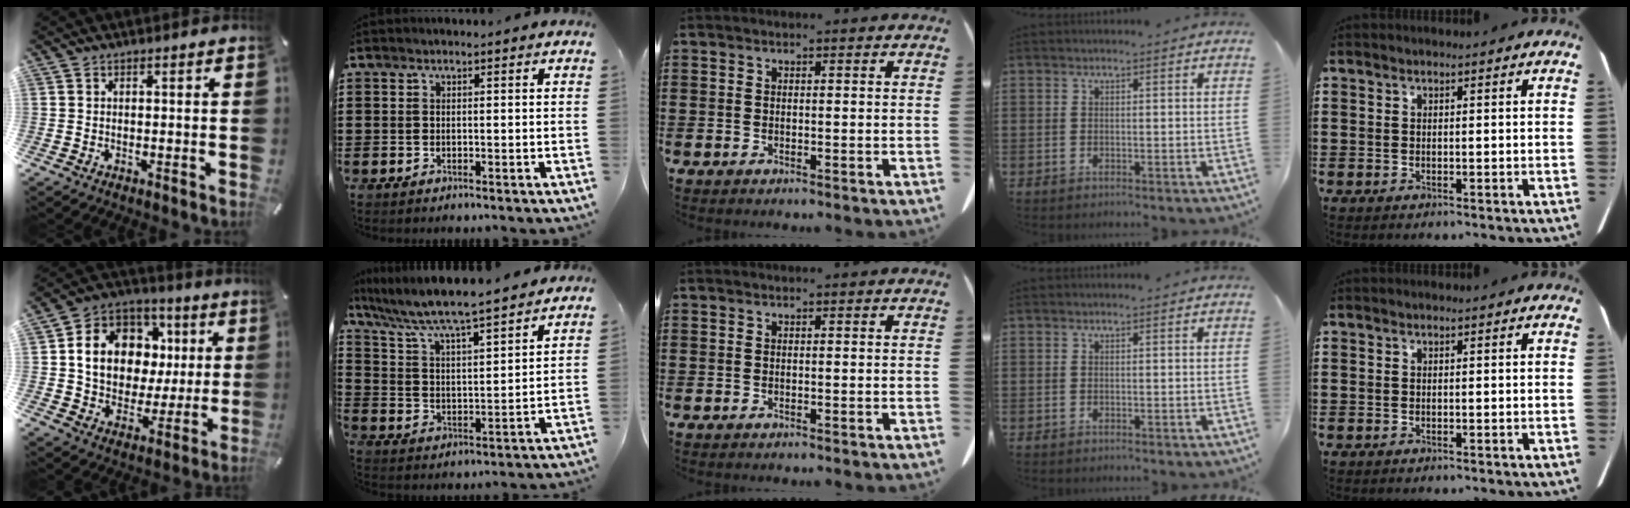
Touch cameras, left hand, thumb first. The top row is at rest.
{"thumb": {"total": 14.9, "force": [2.2, 12.5, 7.9], "torque": [-0.151, 0.002, 0.049]}, "index": {"total": 5.7, "force": [5.2, 0.0, 2.4], "torque": [-0.073, -0.039, 0.080]}}